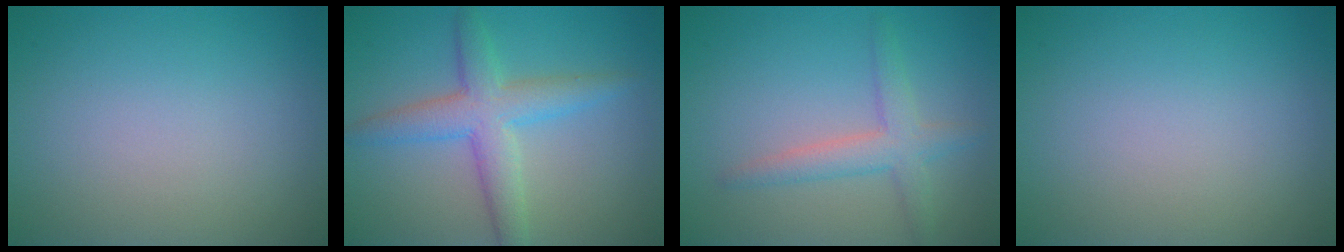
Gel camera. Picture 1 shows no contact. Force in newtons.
{"total": 4.7, "press": 4.7, "slide": 0.1}
{"total": 3.0, "press": 3.0, "slide": 0.1}
{"total": 0.0}